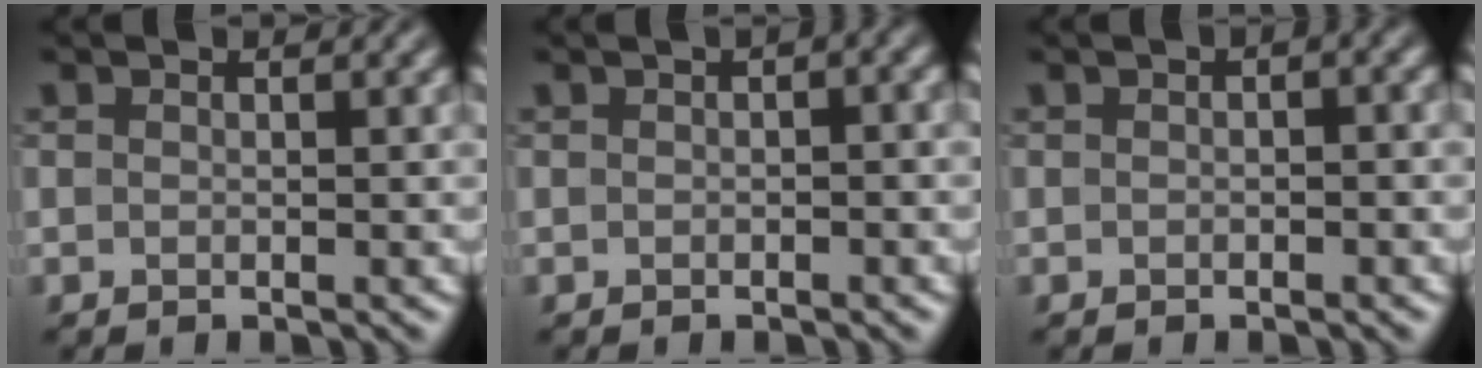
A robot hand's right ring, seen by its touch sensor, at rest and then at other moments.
{"total": 2.0, "force": [0.3, 1.1, 1.6], "torque": [-0.016, 0.006, 0.002]}
{"total": 1.3, "force": [0.2, 0.8, 1.1], "torque": [-0.014, 0.004, 0.001]}